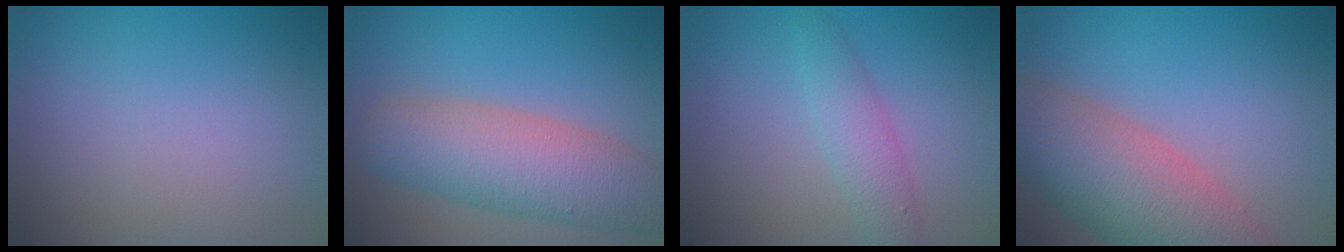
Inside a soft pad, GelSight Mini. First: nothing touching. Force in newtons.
{"total": 7.8, "press": 7.8, "slide": 0.5}
{"total": 2.8, "press": 2.8, "slide": 0.1}
{"total": 10.0, "press": 10.0, "slide": 0.7}